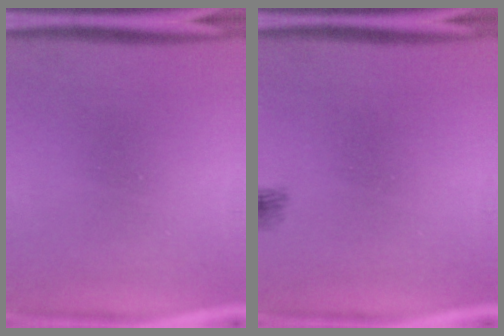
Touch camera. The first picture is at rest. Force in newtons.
{"total": 1.6}